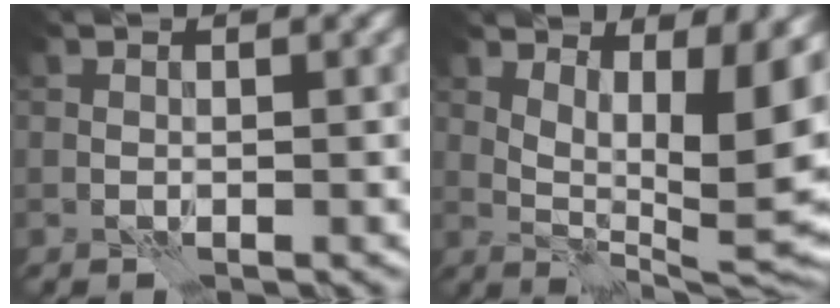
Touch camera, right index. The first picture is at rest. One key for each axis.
{"total": 11.7, "fx": 3.1, "fy": 4.7, "fz": 10.3, "tx": -0.136, "ty": -0.008, "tz": 0.056}